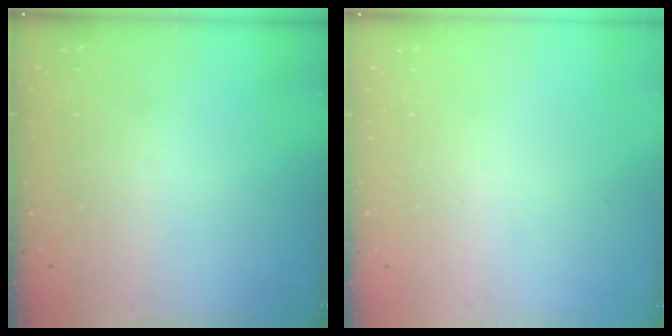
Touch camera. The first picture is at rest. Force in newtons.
{"total": 0.0}